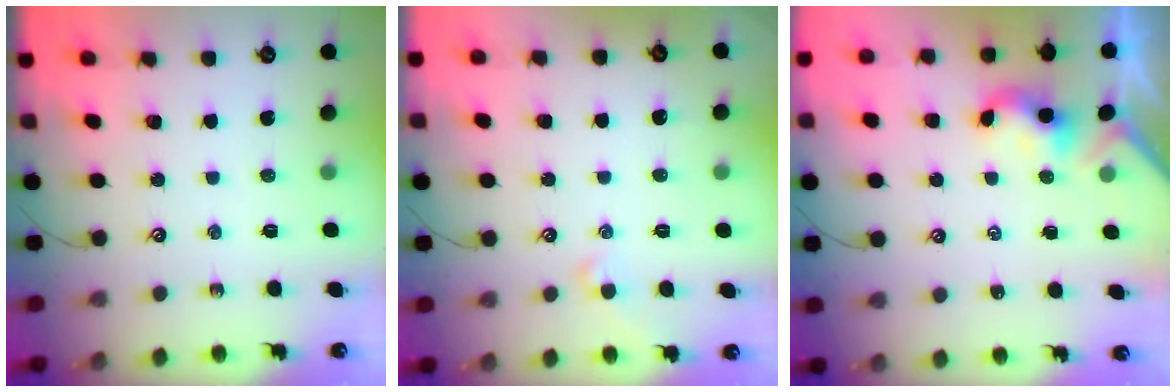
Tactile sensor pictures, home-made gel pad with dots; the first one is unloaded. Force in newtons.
{"total": 0.9, "press": 0.7, "slide": 0.5}
{"total": 2.4, "press": 2.4, "slide": 0.2}